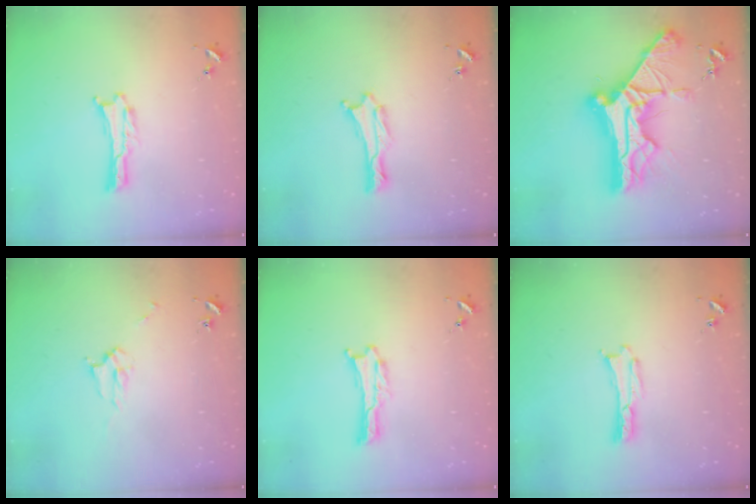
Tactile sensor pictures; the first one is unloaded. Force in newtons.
{"total": 0.6, "press": 0.5, "slide": 0.1}
{"total": 14.5, "press": 14.5, "slide": 1.5}
{"total": 2.3, "press": 2.3, "slide": 0.3}
{"total": 0.0}
{"total": 0.0}